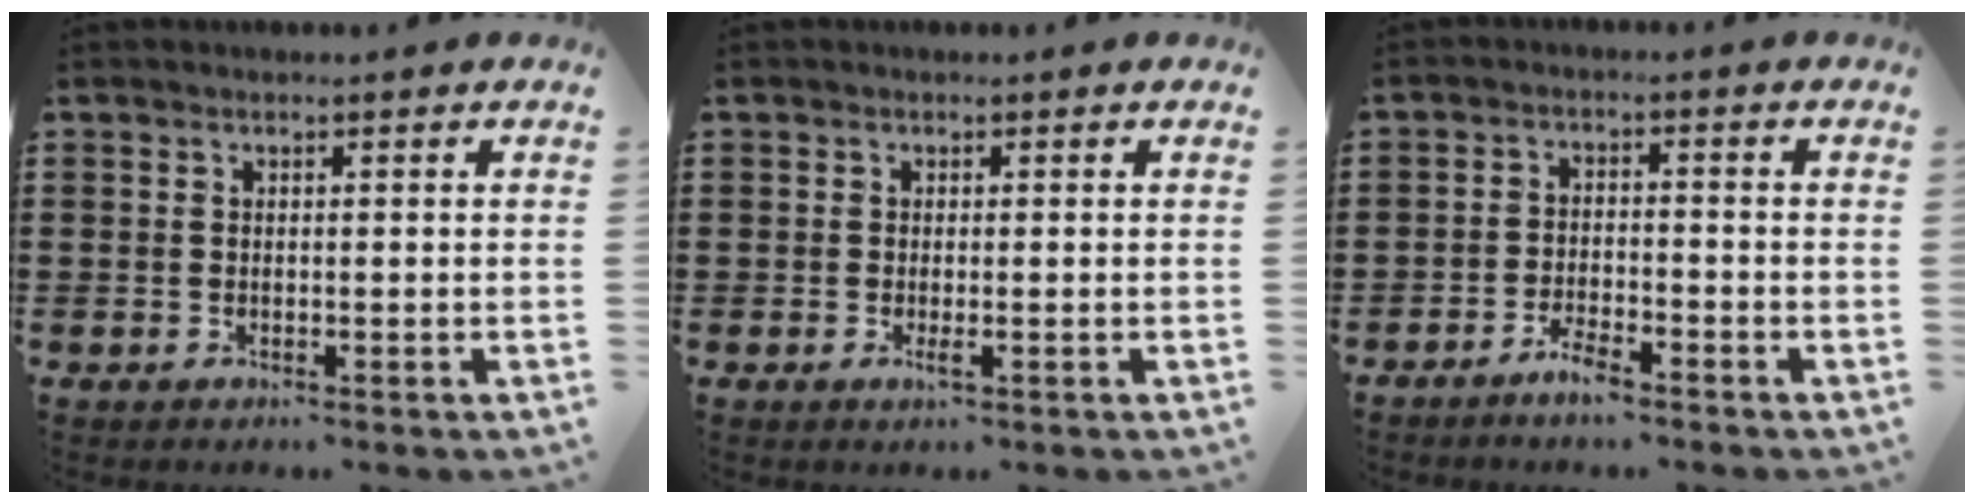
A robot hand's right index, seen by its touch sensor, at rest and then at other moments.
{"total": 1.2, "force": [-0.4, 0.1, 1.1], "torque": [-0.027, -0.007, -0.008]}
{"total": 3.0, "force": [-2.6, 0.7, 1.2], "torque": [-0.031, 0.007, -0.053]}